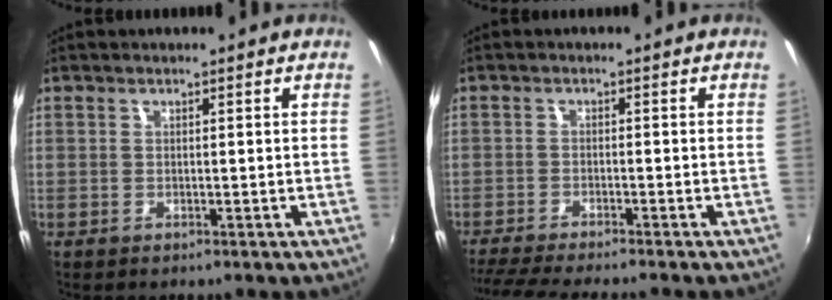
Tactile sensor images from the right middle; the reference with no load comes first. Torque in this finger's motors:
{"motor_torque": [0.31, -0.33, 0.05, 0.03]}